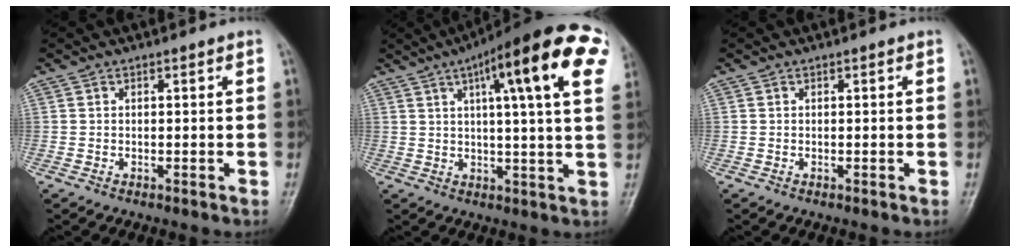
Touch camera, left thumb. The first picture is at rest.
{"total": 20.8, "force": [8.3, 3.9, 18.6], "torque": [-0.255, 0.008, 0.106]}
{"total": 0.0}